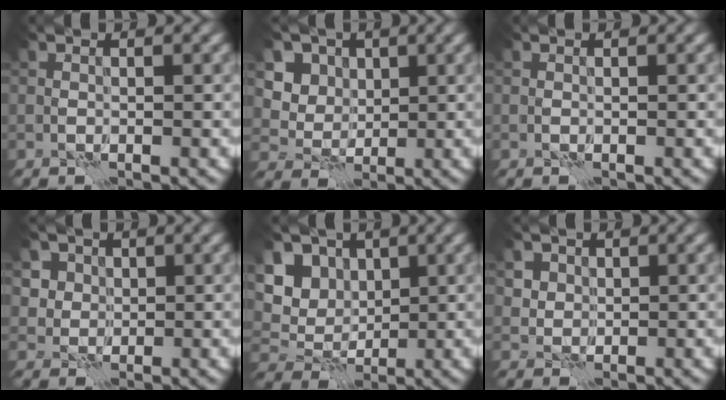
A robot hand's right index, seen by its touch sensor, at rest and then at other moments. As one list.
[{"total": 5.2, "force": [1.9, 4.3, 2.2], "torque": [-0.055, -0.004, 0.027]}, {"total": 0.0}, {"total": 4.4, "force": [1.9, 3.7, 1.5], "torque": [-0.039, -0.001, 0.025]}, {"total": 5.9, "force": [1.9, 4.5, 3.4], "torque": [-0.073, 0.014, 0.017]}, {"total": 3.5, "force": [1.4, 3.0, 1.2], "torque": [-0.036, 0.000, 0.023]}]